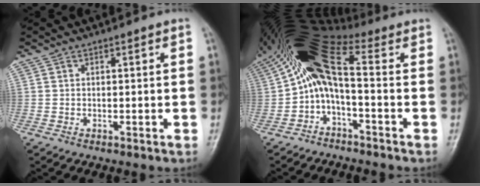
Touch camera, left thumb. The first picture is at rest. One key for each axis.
{"total": 10.7, "fx": -0.4, "fy": 4.1, "fz": 9.9, "tx": -0.186, "ty": 0.065, "tz": -0.024}